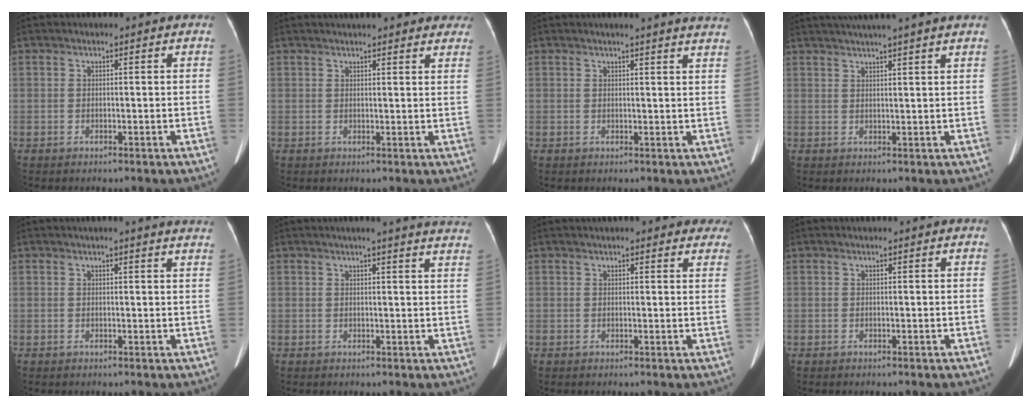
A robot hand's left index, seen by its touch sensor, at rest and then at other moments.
{"total": 12.9, "force": [11.3, 3.0, 5.5], "torque": [-0.049, 0.024, 0.125]}
{"total": 10.3, "force": [9.5, 0.1, 4.1], "torque": [-0.045, -0.012, 0.088]}
{"total": 9.5, "force": [8.1, -0.9, 4.9], "torque": [-0.078, 0.029, 0.101]}
{"total": 5.3, "force": [4.8, 0.3, 2.2], "torque": [-0.023, 0.006, 0.034]}
{"total": 11.6, "force": [10.5, 0.4, 5.0], "torque": [-0.054, -0.012, 0.099]}
{"total": 8.6, "force": [7.1, 2.5, 4.2], "torque": [-0.033, 0.014, 0.074]}
{"total": 0.0}